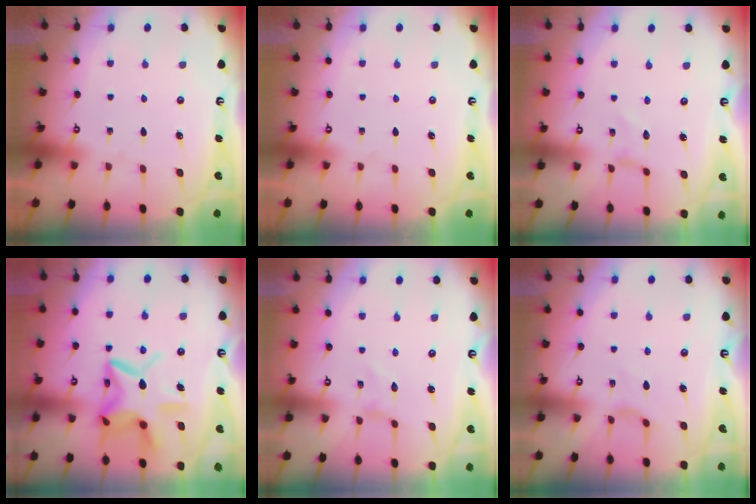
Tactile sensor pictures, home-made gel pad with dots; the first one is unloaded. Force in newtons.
{"total": 0.0}
{"total": 0.0}
{"total": 15.2, "press": 15.1, "slide": 1.1}
{"total": 0.0}
{"total": 2.7, "press": 2.6, "slide": 0.6}